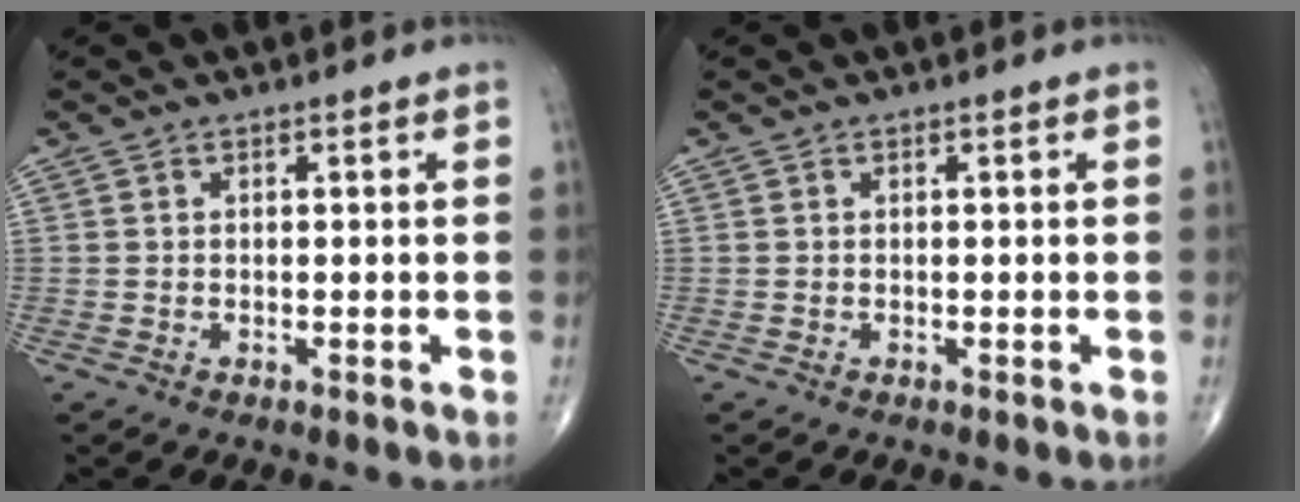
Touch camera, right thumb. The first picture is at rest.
{"total": 0.0}